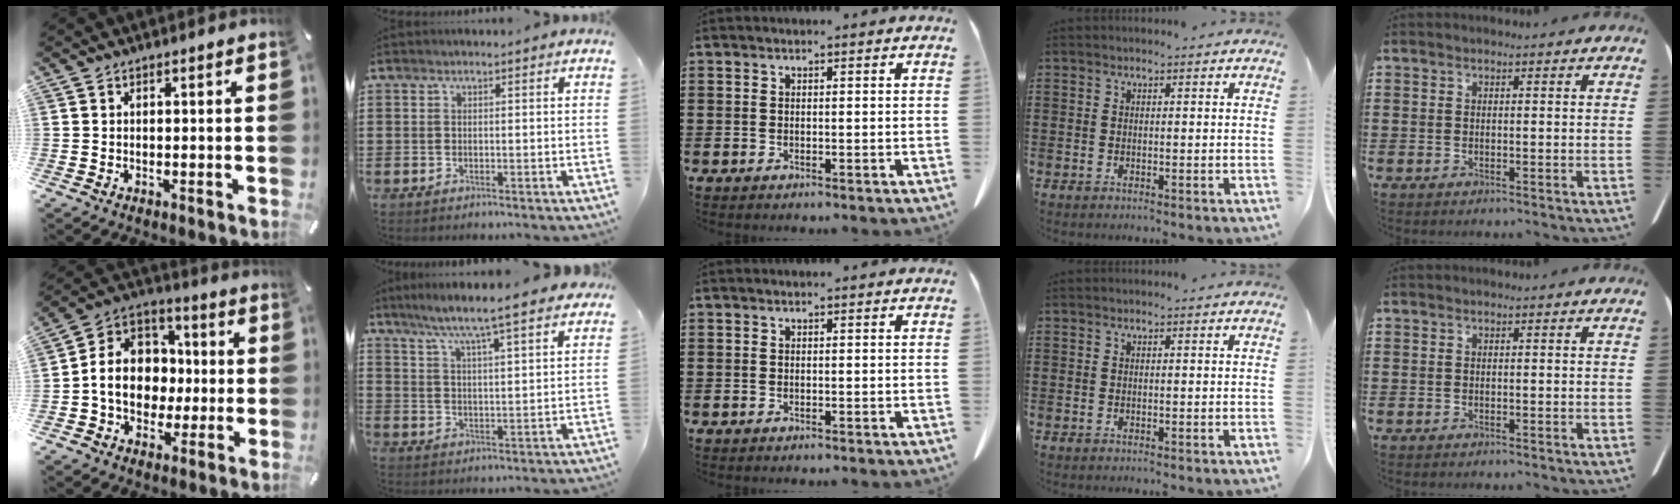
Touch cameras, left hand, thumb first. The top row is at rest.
{"thumb": {"total": 12.5, "force": [-2.0, 11.0, 5.6], "torque": [-0.121, 0.008, -0.035]}, "index": {"total": 6.4, "force": [5.5, -0.6, 3.1], "torque": [-0.083, -0.032, 0.090]}}